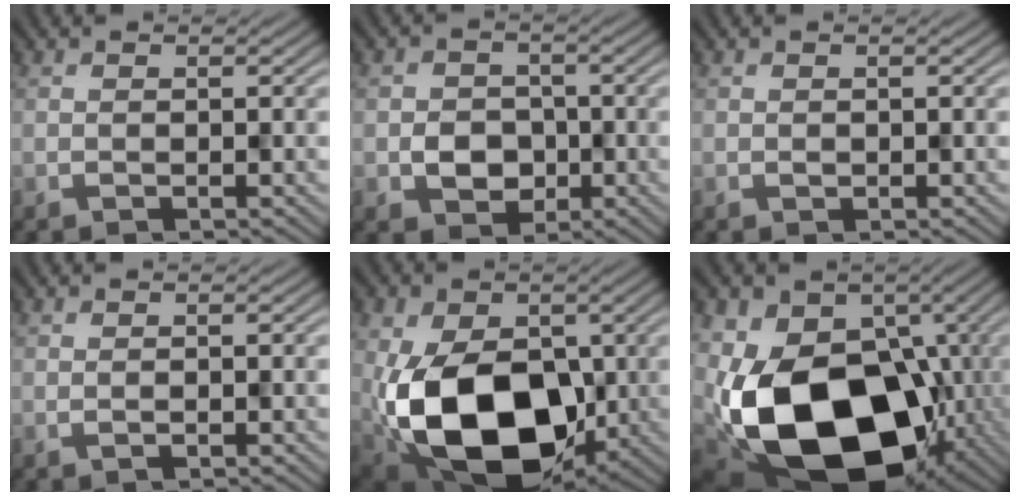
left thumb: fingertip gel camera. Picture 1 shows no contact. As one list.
[{"total": 3.5, "force": [-0.8, 3.2, 1.0], "torque": [-0.016, -0.006, -0.016]}, {"total": 0.5, "force": [0.0, 0.5, 0.1], "torque": [0.001, 0.000, 0.003]}, {"total": 0.6, "force": [0.2, 0.1, 0.5], "torque": [-0.011, -0.003, -0.002]}, {"total": 16.9, "force": [-3.5, 11.1, 12.2], "torque": [-0.225, -0.037, -0.052]}, {"total": 20.1, "force": [-6.0, 13.2, 13.8], "torque": [-0.274, -0.032, -0.094]}]